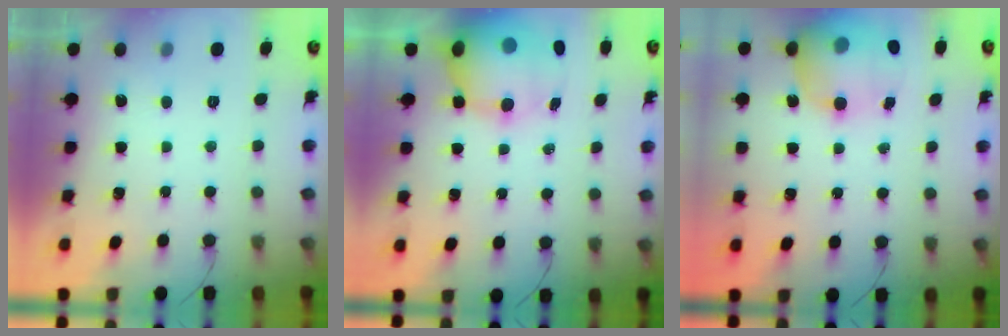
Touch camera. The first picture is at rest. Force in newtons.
{"total": 15.3, "press": 14.8, "slide": 3.9}
{"total": 17.2, "press": 16.7, "slide": 4.1}